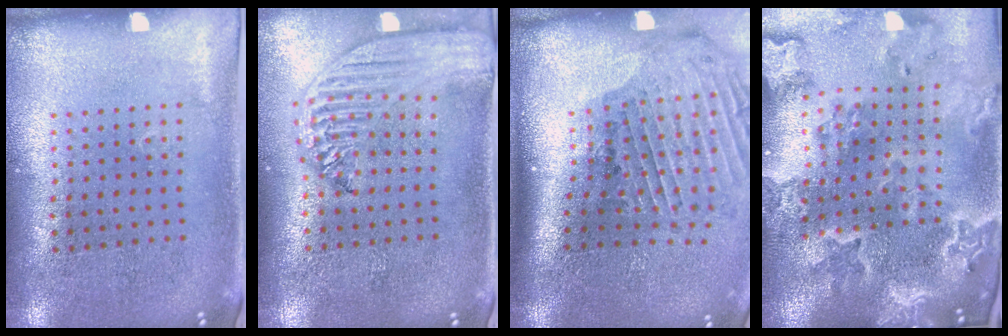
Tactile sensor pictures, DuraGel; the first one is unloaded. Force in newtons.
{"total": 2.6, "press": 2.2, "slide": 1.4}
{"total": 2.4, "press": 1.9, "slide": 1.4}
{"total": 3.6, "press": 3.2, "slide": 1.8}